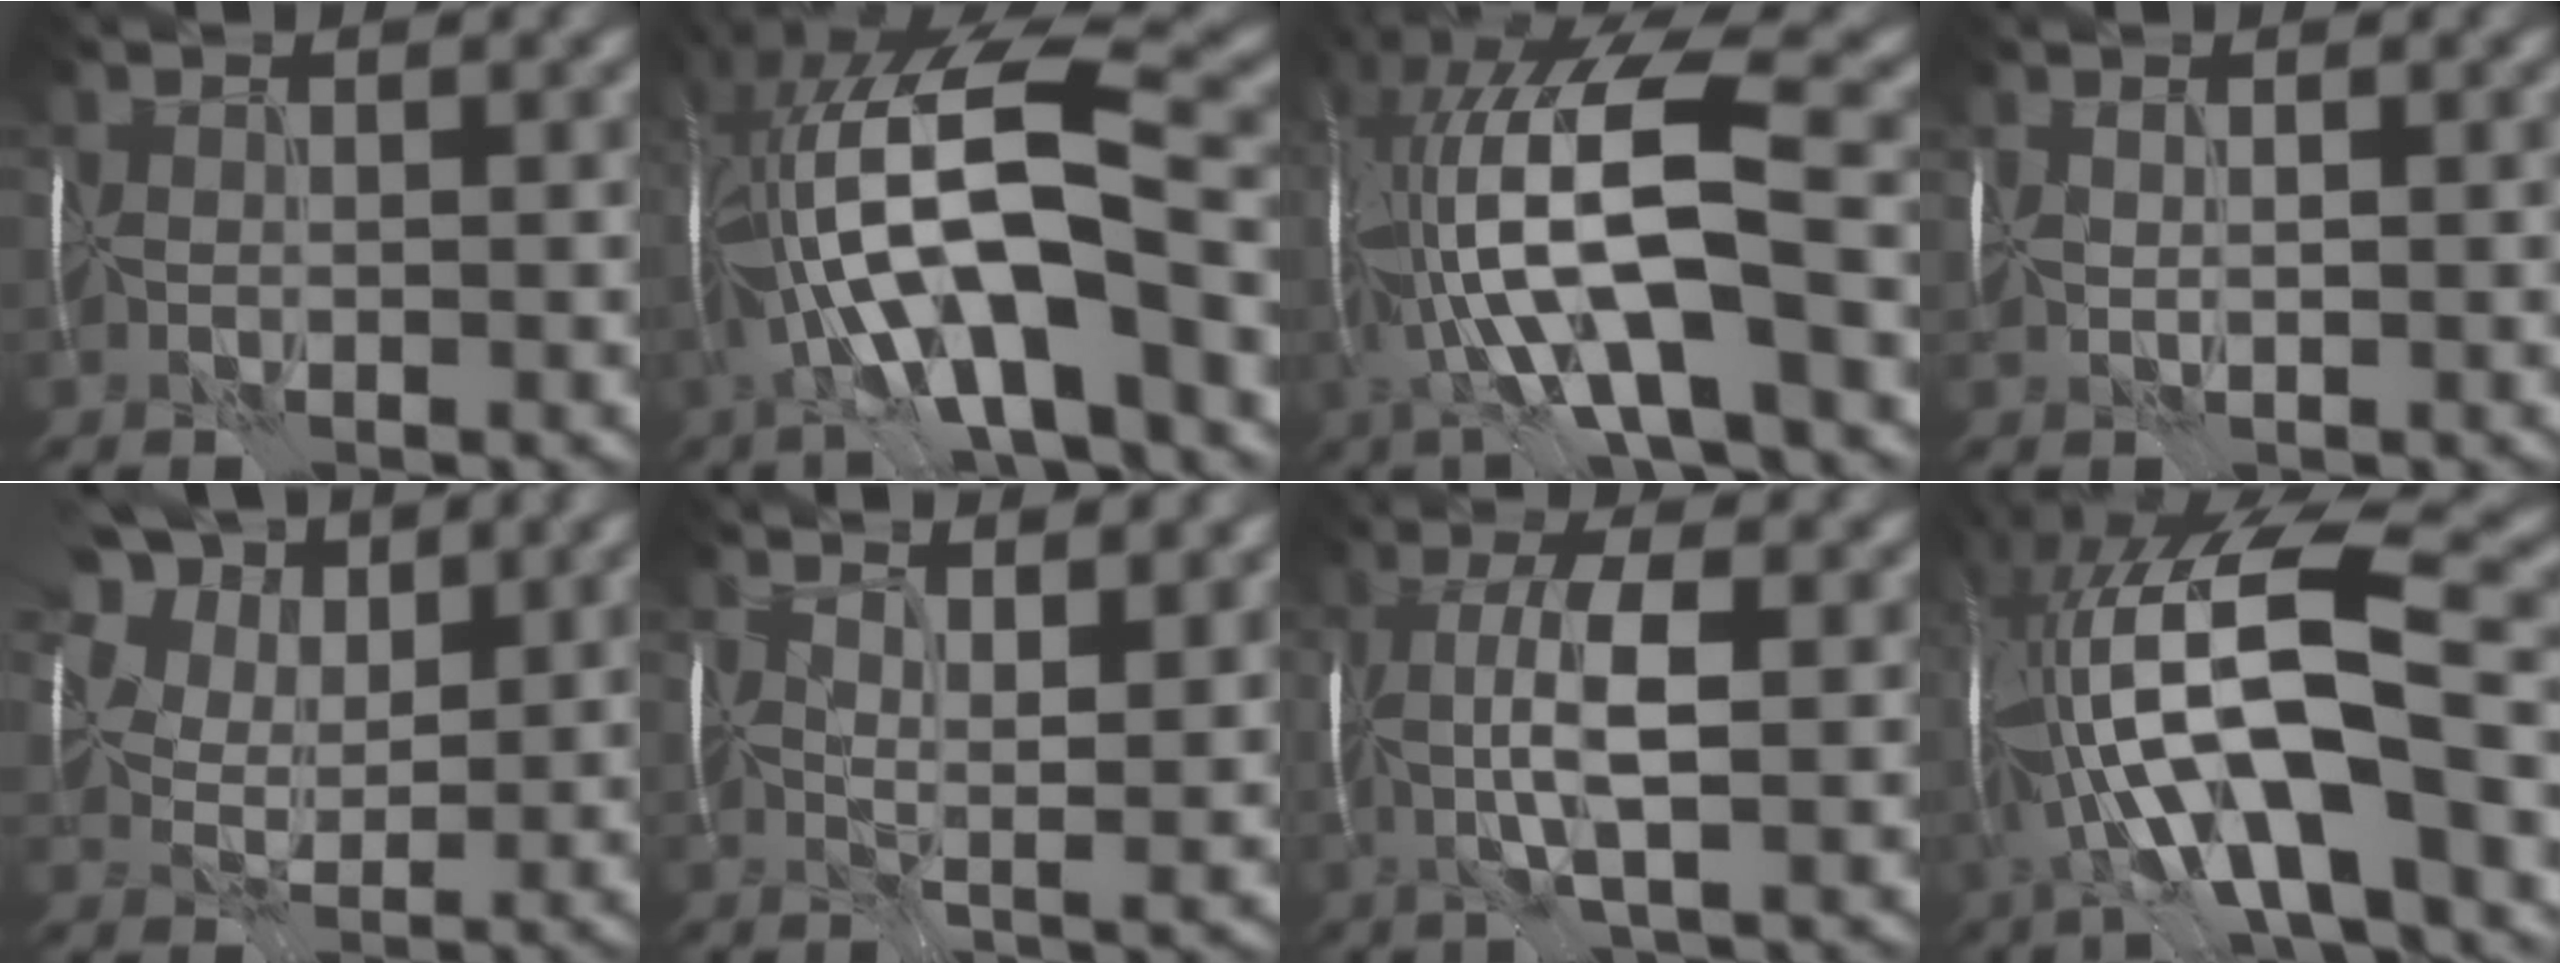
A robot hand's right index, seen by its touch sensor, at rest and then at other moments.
{"total": 13.7, "force": [-2.8, 3.8, 12.9], "torque": [-0.238, 0.037, -0.039]}
{"total": 14.3, "force": [-0.3, 4.5, 13.6], "torque": [-0.275, 0.018, 0.012]}
{"total": 0.9, "force": [0.6, -0.5, -0.4], "torque": [-0.009, 0.001, 0.012]}
{"total": 6.7, "force": [5.5, 3.4, 1.9], "torque": [-0.057, 0.009, 0.095]}
{"total": 7.6, "force": [4.6, 2.2, 5.6], "torque": [-0.083, 0.021, 0.061]}
{"total": 3.8, "force": [0.3, 0.5, 3.8], "torque": [-0.096, 0.008, 0.008]}
{"total": 14.7, "force": [-1.9, 4.2, 14.0], "torque": [-0.266, 0.031, -0.022]}